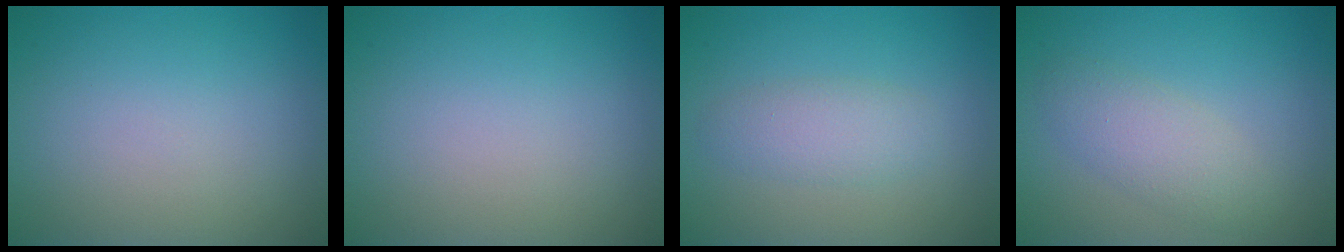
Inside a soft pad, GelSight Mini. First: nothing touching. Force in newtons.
{"total": 0.0}
{"total": 2.4, "press": 2.4, "slide": 0.0}
{"total": 2.8, "press": 2.8, "slide": 0.1}